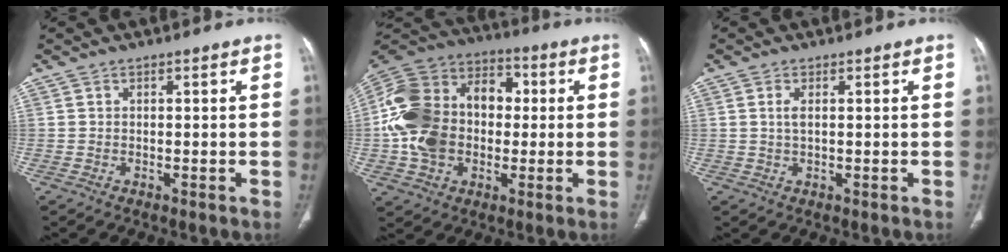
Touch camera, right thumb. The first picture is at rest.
{"total": 23.0, "force": [-0.5, 16.9, 15.6], "torque": [-0.301, 0.036, -0.007]}
{"total": 1.8, "force": [0.5, 0.7, 1.6], "torque": [-0.041, 0.002, 0.014]}